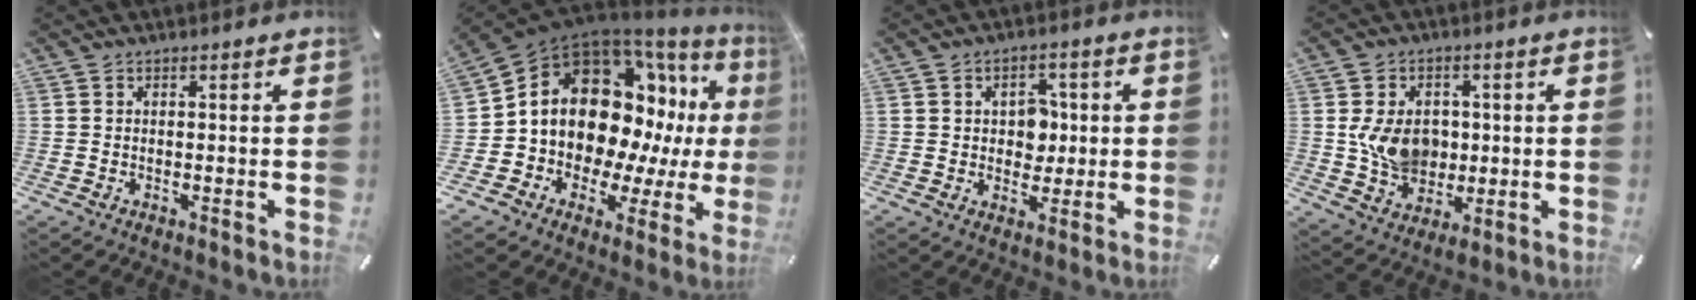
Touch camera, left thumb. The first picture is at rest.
{"total": 18.5, "force": [4.8, 14.5, 10.5], "torque": [-0.183, -0.055, 0.101]}
{"total": 6.4, "force": [0.4, 5.5, 3.2], "torque": [-0.034, -0.001, 0.001]}
{"total": 10.1, "force": [0.7, 8.1, 5.9], "torque": [-0.117, 0.005, 0.014]}